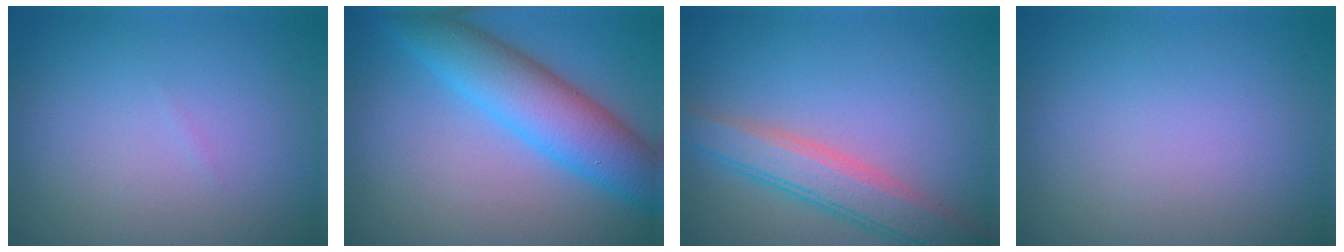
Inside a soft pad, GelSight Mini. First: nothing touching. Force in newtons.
{"total": 7.0, "press": 7.0, "slide": 0.1}
{"total": 4.6, "press": 4.6, "slide": 0.3}
{"total": 0.0}